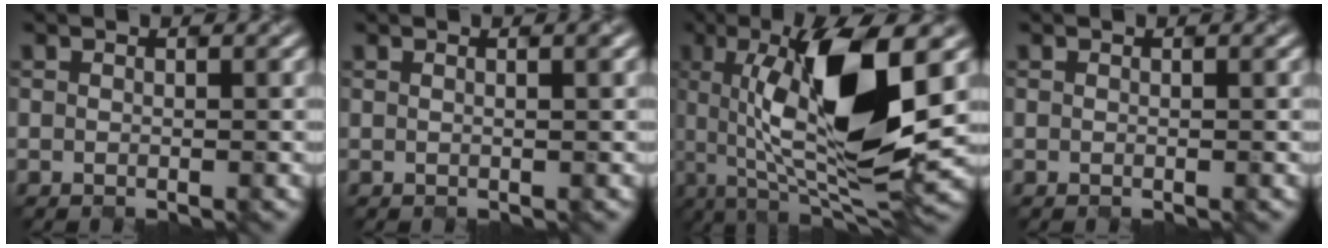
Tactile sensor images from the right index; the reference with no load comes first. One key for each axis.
{"total": 2.6, "fx": 1.2, "fy": 1.3, "fz": 1.9, "tx": -0.016, "ty": 0.024, "tz": 0.004}
{"total": 12.2, "fx": 0.8, "fy": 3.3, "fz": 11.7, "tx": -0.202, "ty": -0.006, "tz": 0.033}
{"total": 0.0}